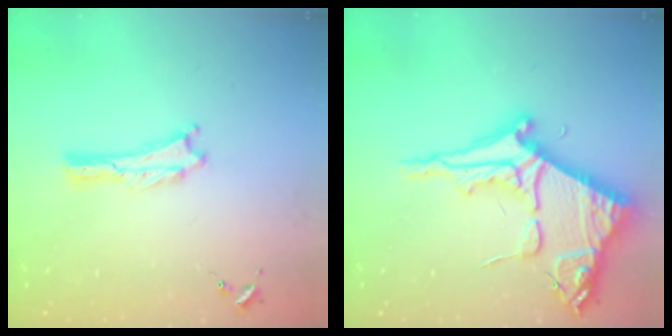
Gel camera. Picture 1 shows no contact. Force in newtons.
{"total": 10.4, "press": 10.4, "slide": 1.1}